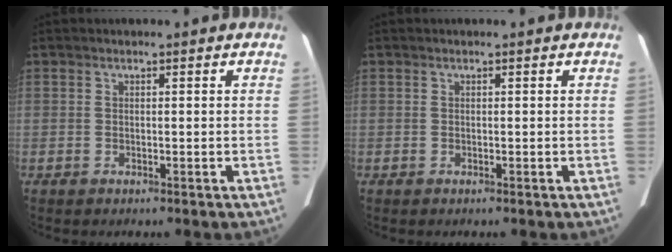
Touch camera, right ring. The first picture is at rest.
{"total": 0.0}